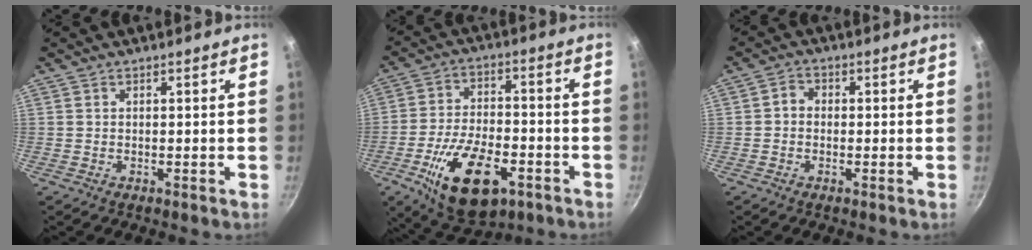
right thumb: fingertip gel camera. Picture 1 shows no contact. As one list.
[{"total": 17.5, "force": [-7.5, 8.8, 13.2], "torque": [-0.215, 0.024, -0.121]}, {"total": 2.5, "force": [-0.3, 2.1, 1.3], "torque": [-0.017, 0.011, -0.012]}]